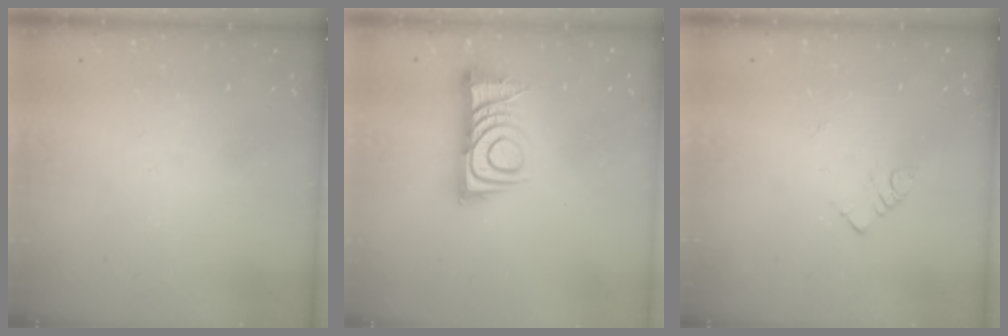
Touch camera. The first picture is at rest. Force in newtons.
{"total": 11.7, "press": 11.6, "slide": 0.9}
{"total": 2.9, "press": 2.9, "slide": 0.4}